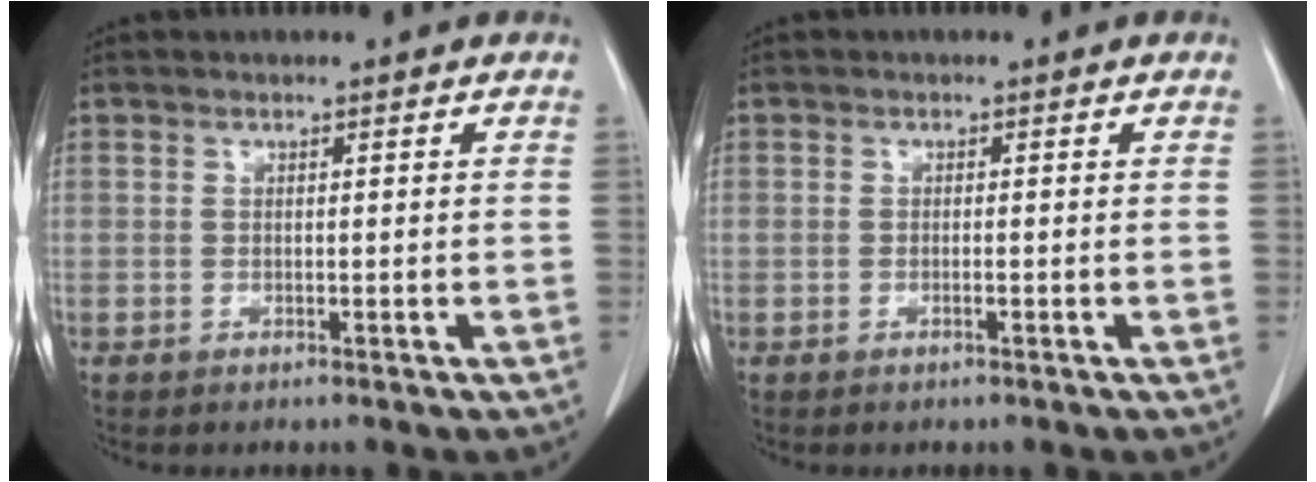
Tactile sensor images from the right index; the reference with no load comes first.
{"total": 0.8, "force": [-0.3, 0.1, 0.7], "torque": [-0.014, 0.000, -0.003]}